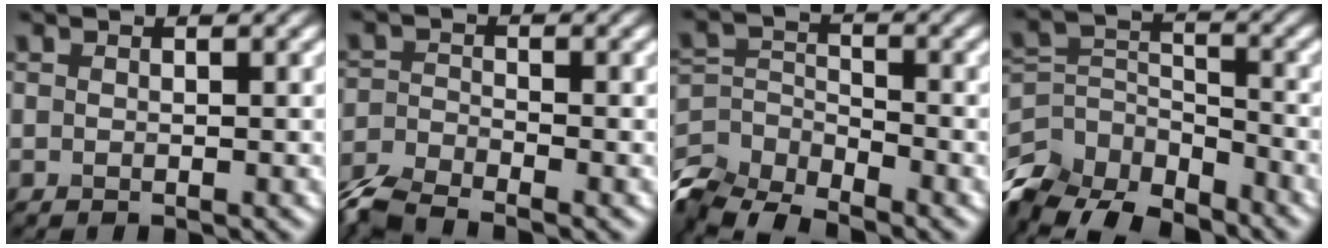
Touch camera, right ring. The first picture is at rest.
{"total": 4.6, "force": [-4.0, 1.3, 1.9], "torque": [-0.040, -0.010, -0.086]}
{"total": 7.7, "force": [-6.6, 2.9, 2.6], "torque": [-0.055, -0.012, -0.129]}
{"total": 9.5, "force": [-7.5, 4.5, 3.7], "torque": [-0.087, -0.006, -0.135]}